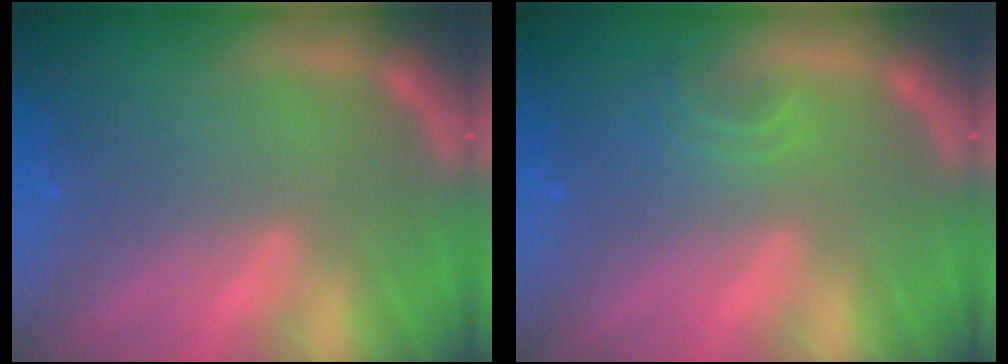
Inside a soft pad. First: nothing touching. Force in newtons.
{"total": 1.9}